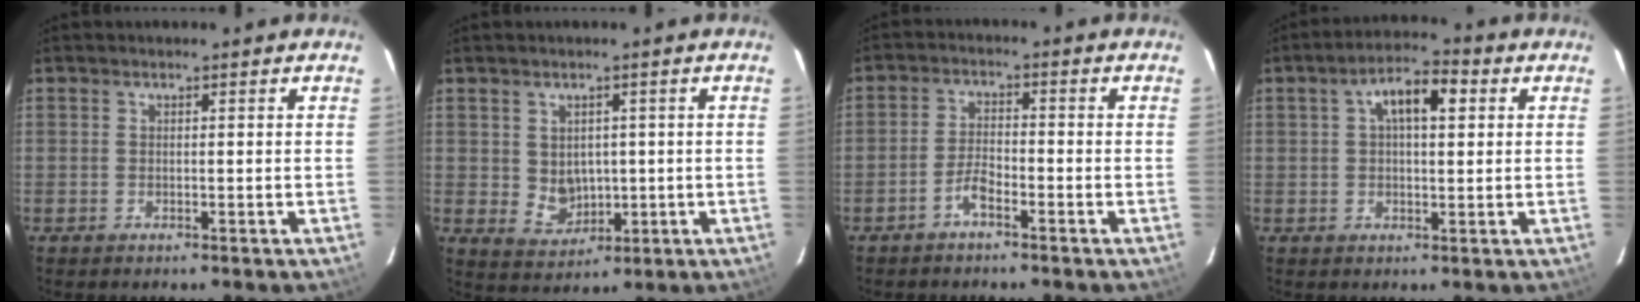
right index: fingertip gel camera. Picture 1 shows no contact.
{"total": 5.1, "force": [0.4, 4.5, 2.4], "torque": [-0.045, -0.001, 0.022]}
{"total": 3.4, "force": [-2.5, 0.9, 2.1], "torque": [-0.055, 0.007, -0.049]}
{"total": 7.5, "force": [2.2, 3.3, 6.4], "torque": [-0.105, 0.023, 0.034]}